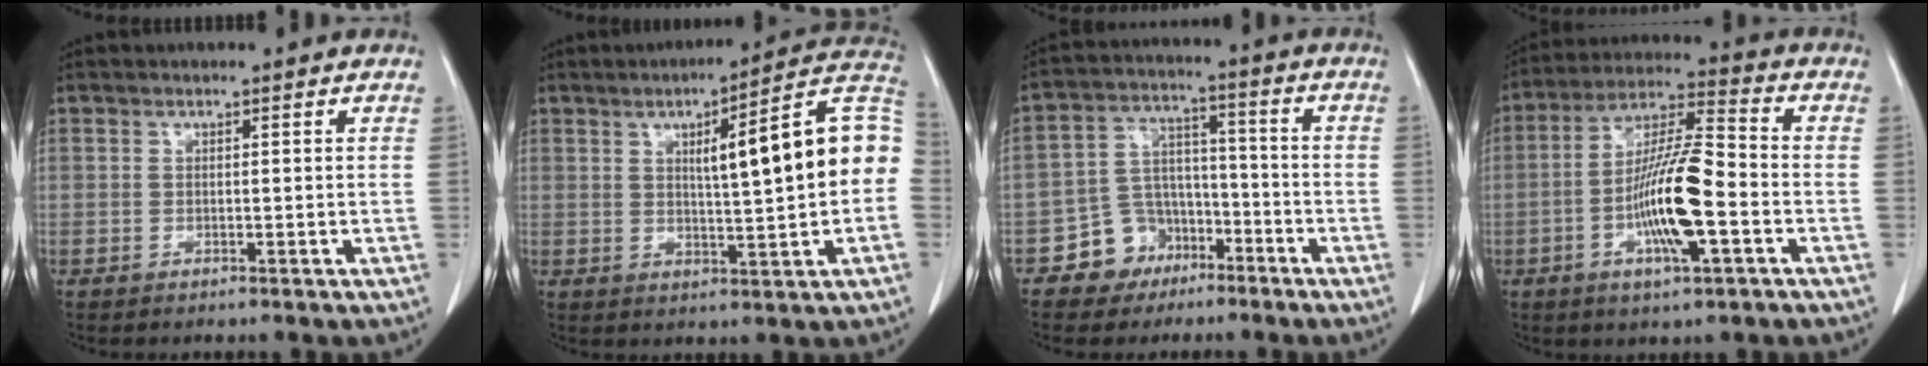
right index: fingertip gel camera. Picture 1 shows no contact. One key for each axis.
{"total": 15.5, "fx": 1.6, "fy": 1.6, "fz": 15.3, "tx": -0.203, "ty": 0.034, "tz": 0.019}
{"total": 8.2, "fx": -4.9, "fy": 6.4, "fz": 1.4, "tx": -0.022, "ty": 0.023, "tz": -0.077}
{"total": 13.3, "fx": -3.7, "fy": 2.0, "fz": 12.6, "tx": -0.238, "ty": 0.003, "tz": -0.068}